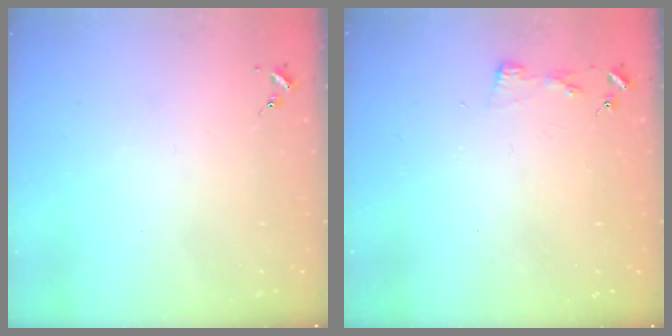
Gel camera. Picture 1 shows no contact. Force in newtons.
{"total": 3.3, "press": 3.3, "slide": 0.4}